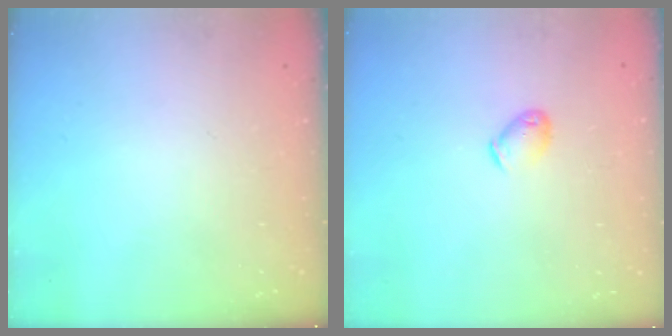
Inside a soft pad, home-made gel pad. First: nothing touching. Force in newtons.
{"total": 4.8, "press": 4.7, "slide": 0.7}